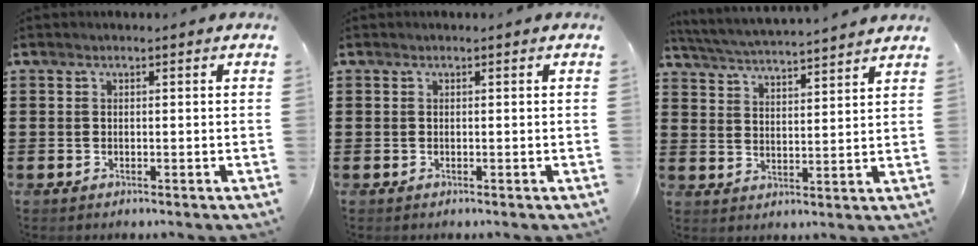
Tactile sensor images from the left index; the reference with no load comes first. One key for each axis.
{"total": 0.0}
{"total": 4.5, "fx": 4.4, "fy": -0.8, "fz": 0.7, "tx": -0.034, "ty": -0.031, "tz": 0.074}